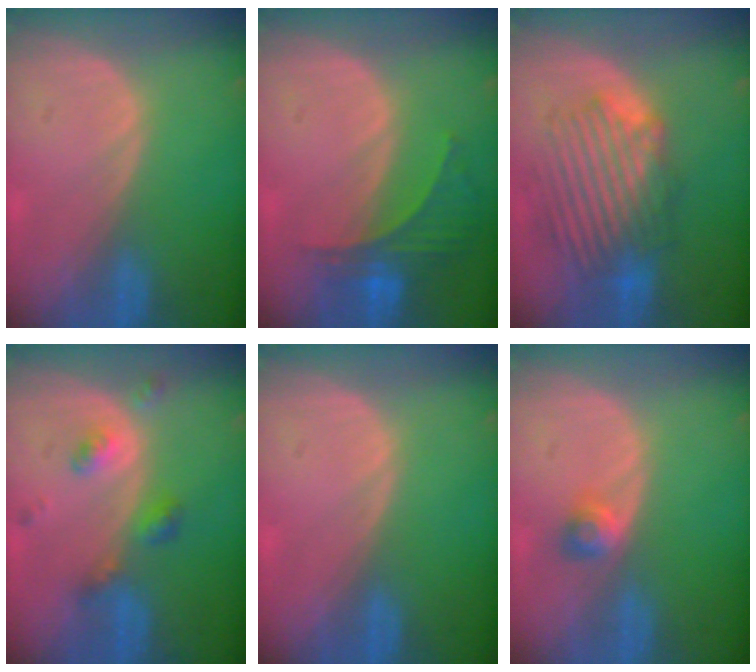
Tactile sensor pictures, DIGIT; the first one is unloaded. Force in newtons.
{"total": 5.9, "press": 5.6, "slide": 1.9}
{"total": 8.7, "press": 8.6, "slide": 1.3}
{"total": 5.1, "press": 4.4, "slide": 2.5}
{"total": 0.0}
{"total": 2.6, "press": 2.3, "slide": 1.2}